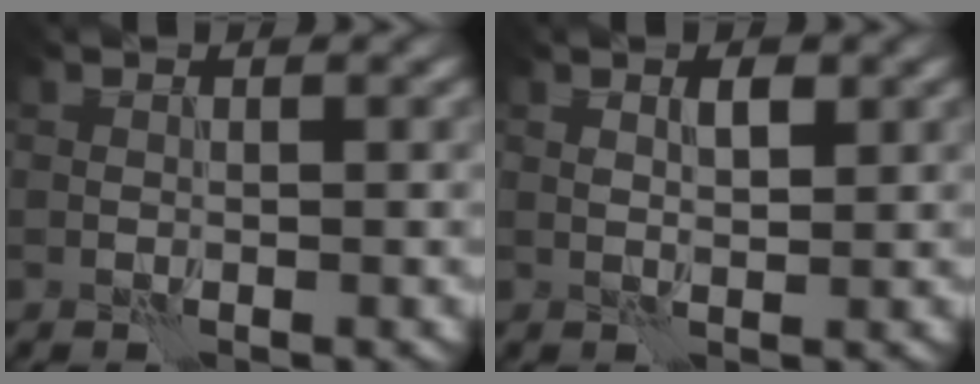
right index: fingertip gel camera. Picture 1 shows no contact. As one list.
[{"total": 1.6, "force": [0.7, 0.6, 1.3], "torque": [-0.024, -0.001, 0.012]}]